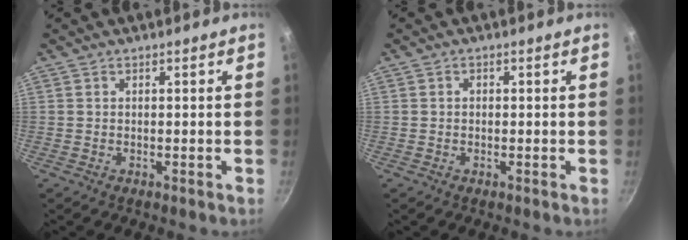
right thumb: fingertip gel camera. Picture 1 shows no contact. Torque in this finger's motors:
{"motor_torque": [-0.26, 0.02, -0.18, 0.00, 0.02]}